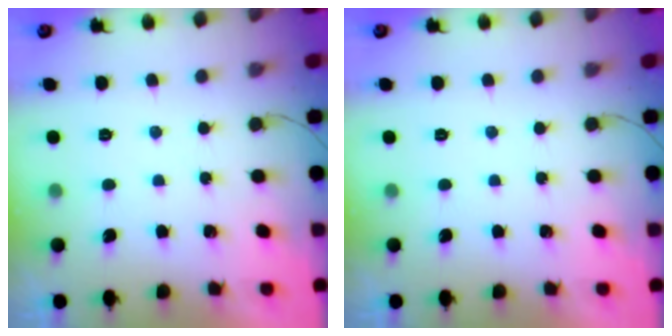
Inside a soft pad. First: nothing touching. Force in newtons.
{"total": 0.0}